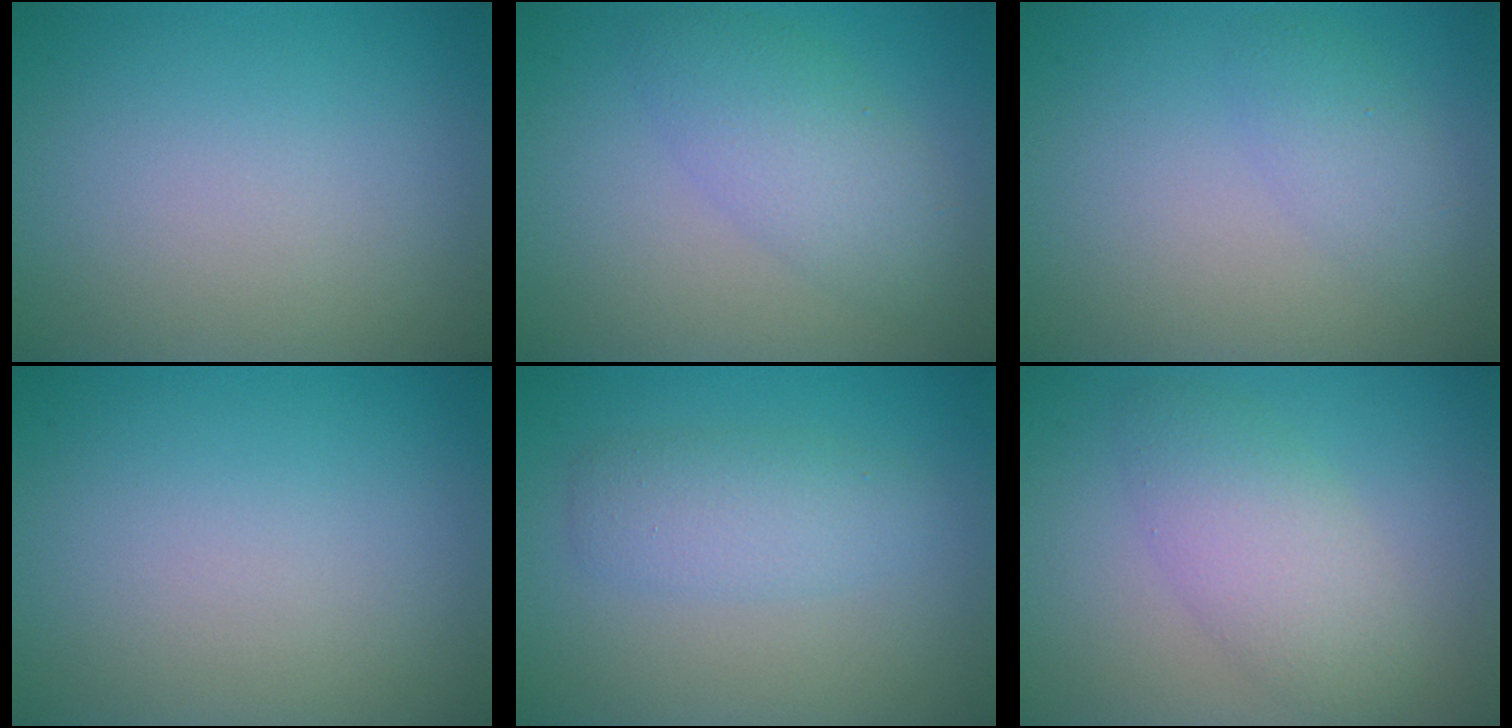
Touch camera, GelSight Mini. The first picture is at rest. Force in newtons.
{"total": 4.0, "press": 4.0, "slide": 0.1}
{"total": 2.0, "press": 2.0, "slide": 0.2}
{"total": 0.0}
{"total": 2.9, "press": 2.9, "slide": 0.1}
{"total": 4.1, "press": 4.1, "slide": 0.1}